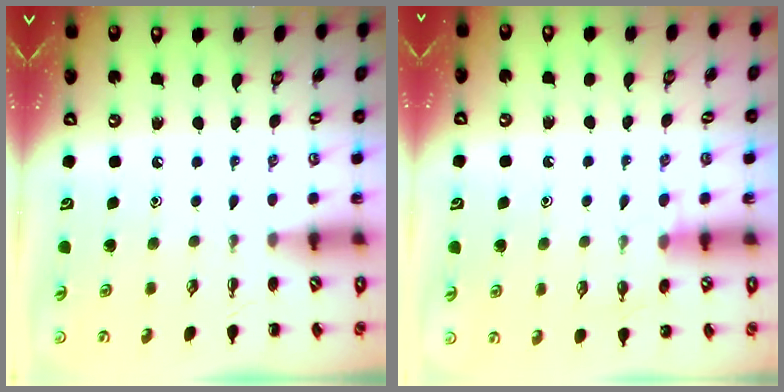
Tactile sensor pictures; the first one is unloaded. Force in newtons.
{"total": 6.7, "press": 6.5, "slide": 1.3}